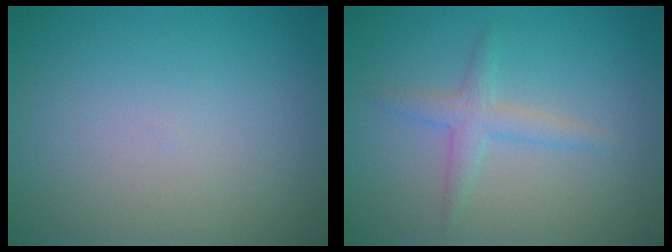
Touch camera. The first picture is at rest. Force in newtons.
{"total": 2.0, "press": 2.0, "slide": 0.1}